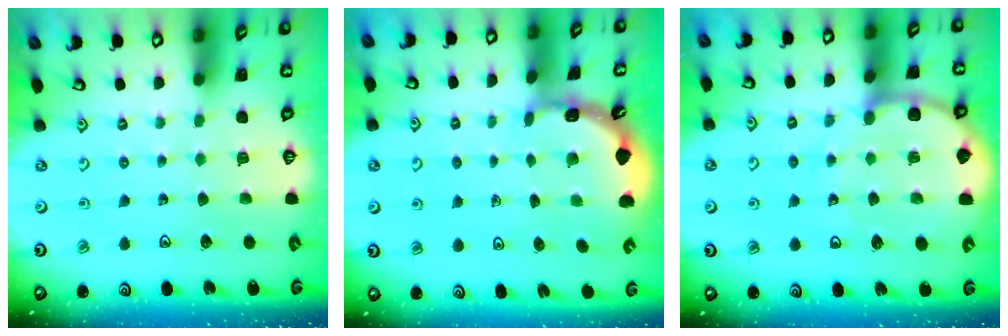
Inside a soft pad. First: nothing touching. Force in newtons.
{"total": 1.9, "press": 1.9, "slide": 0.1}
{"total": 9.3, "press": 9.2, "slide": 1.1}